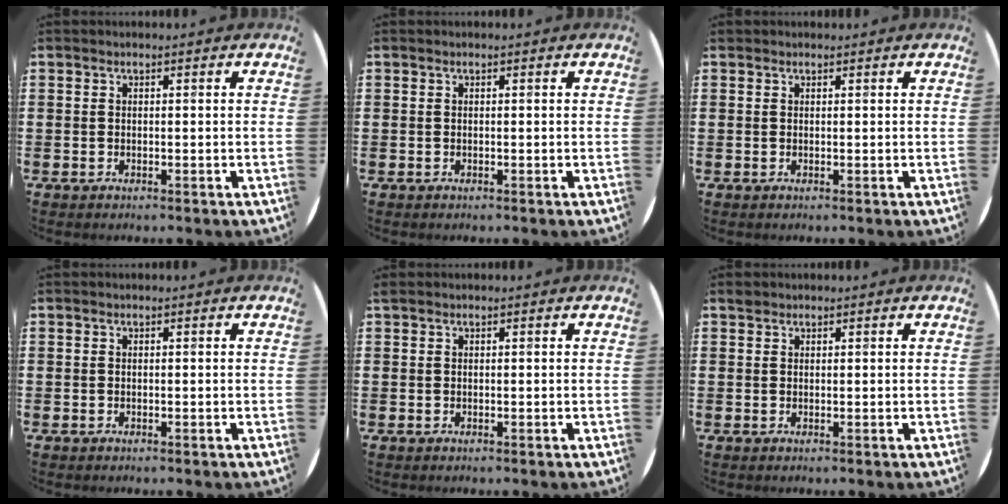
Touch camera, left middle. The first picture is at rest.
{"total": 0.0}
{"total": 0.0}
{"total": 0.0}
{"total": 0.0}
{"total": 0.7, "force": [0.7, 0.3, 0.0], "torque": [0.009, 0.000, 0.011]}